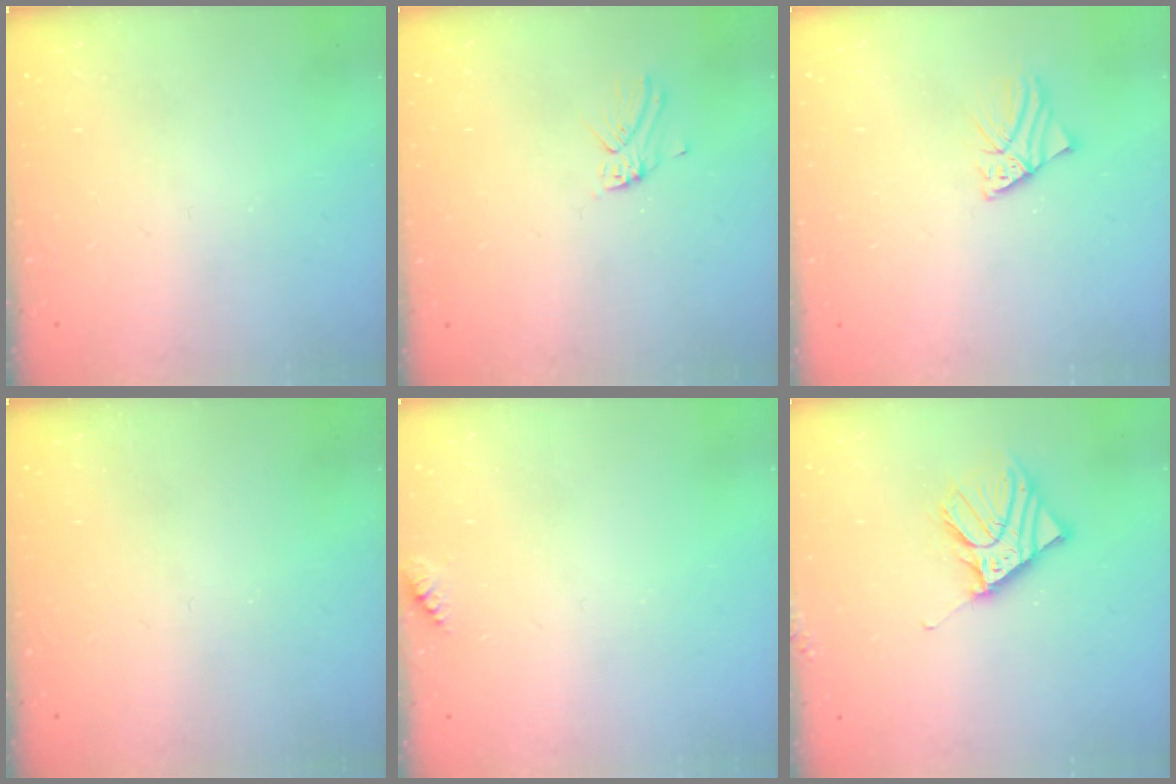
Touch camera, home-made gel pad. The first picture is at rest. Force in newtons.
{"total": 3.0, "press": 3.0, "slide": 0.3}
{"total": 2.3, "press": 2.3, "slide": 0.4}
{"total": 0.0}
{"total": 3.5, "press": 3.5, "slide": 0.4}
{"total": 11.1, "press": 10.9, "slide": 2.2}